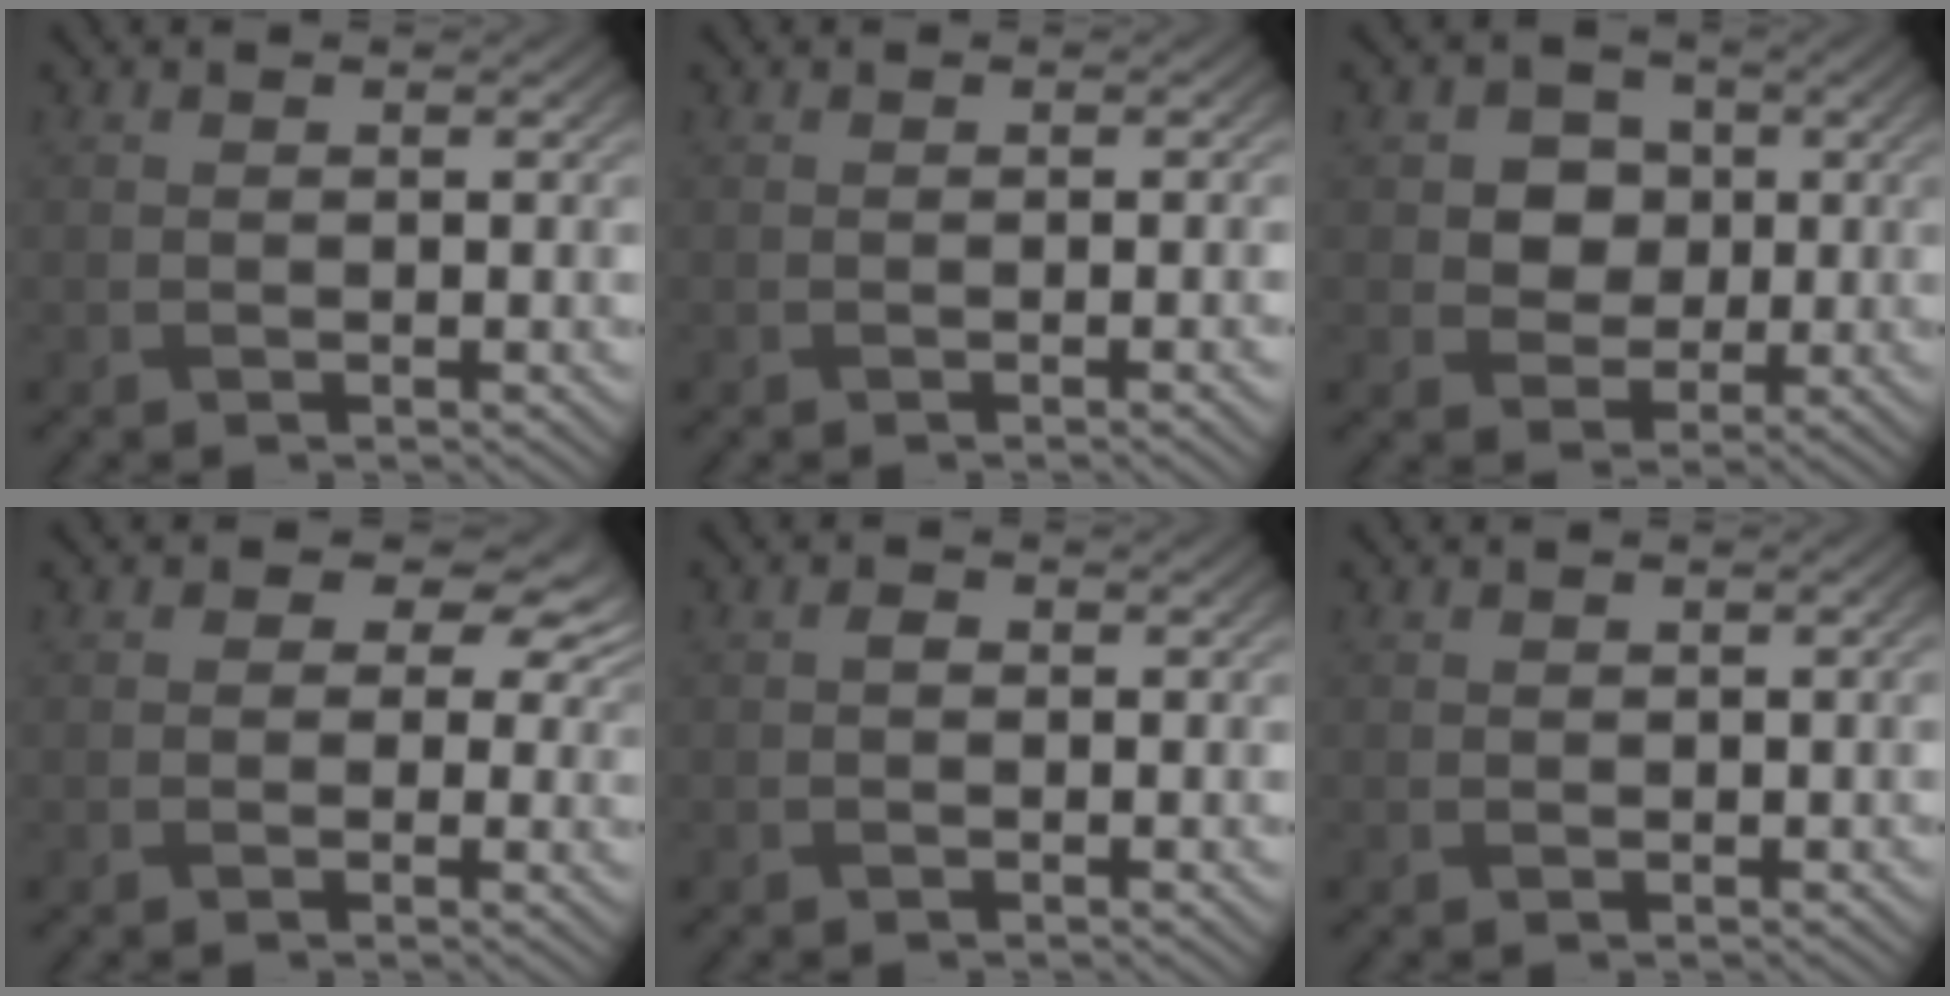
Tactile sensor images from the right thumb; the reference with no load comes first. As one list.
[{"total": 0.9, "force": [-0.2, 0.1, 0.9], "torque": [-0.010, 0.002, -0.006]}, {"total": 5.9, "force": [1.0, 5.3, 2.4], "torque": [-0.060, 0.003, 0.007]}, {"total": 5.2, "force": [1.8, 3.9, 2.8], "torque": [-0.033, 0.004, 0.005]}, {"total": 0.8, "force": [-0.2, 0.6, 0.5], "torque": [-0.007, 0.001, -0.006]}, {"total": 0.7, "force": [0.0, 0.6, 0.4], "torque": [-0.007, -0.002, 0.000]}]